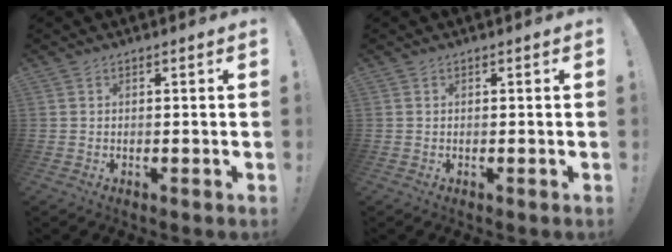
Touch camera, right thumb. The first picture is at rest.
{"total": 0.0}